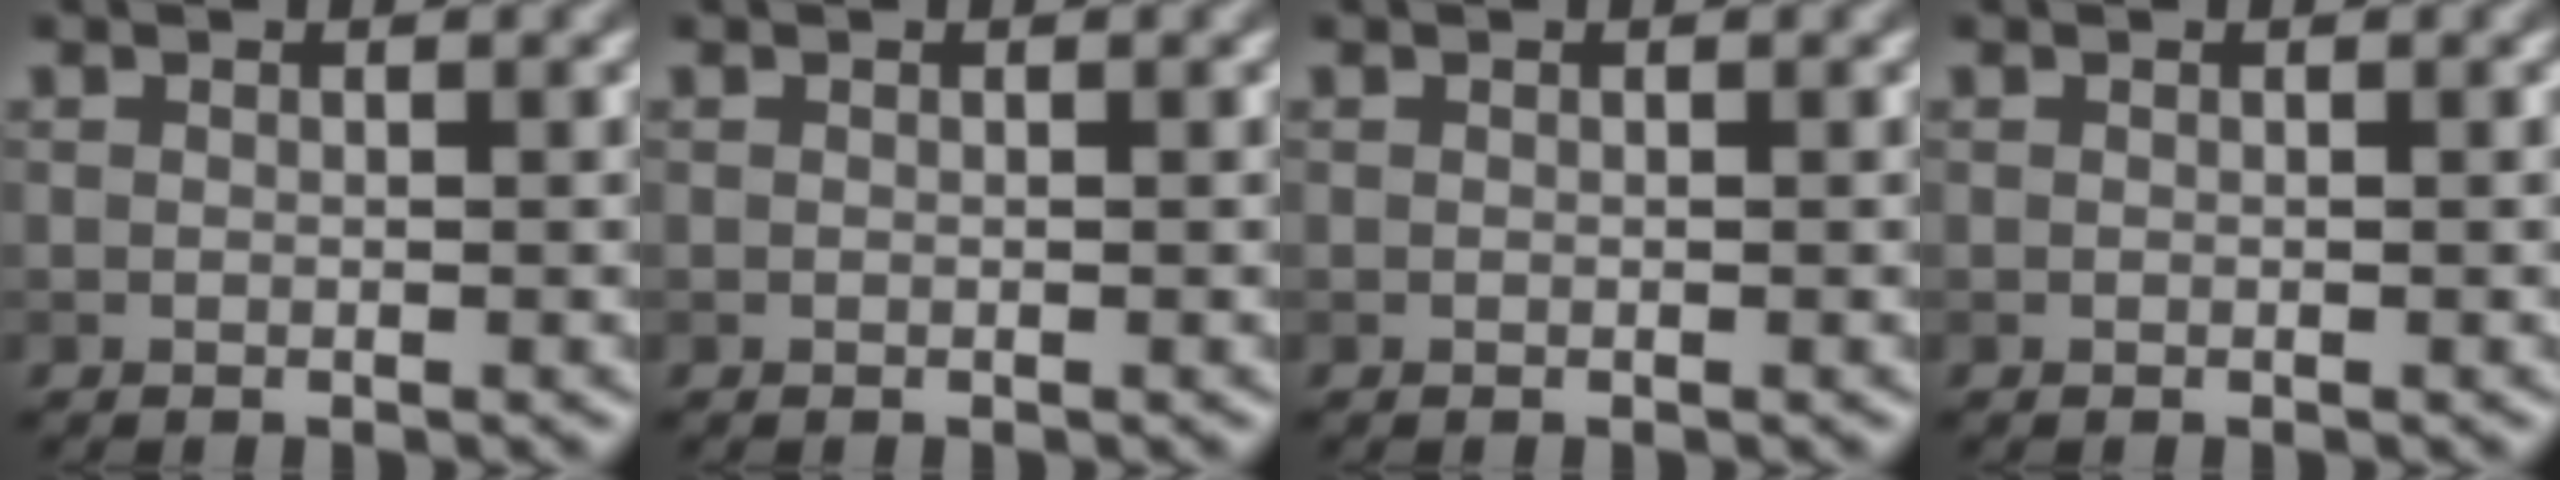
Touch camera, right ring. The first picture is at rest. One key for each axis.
{"total": 0.0}
{"total": 0.0}
{"total": 0.0}